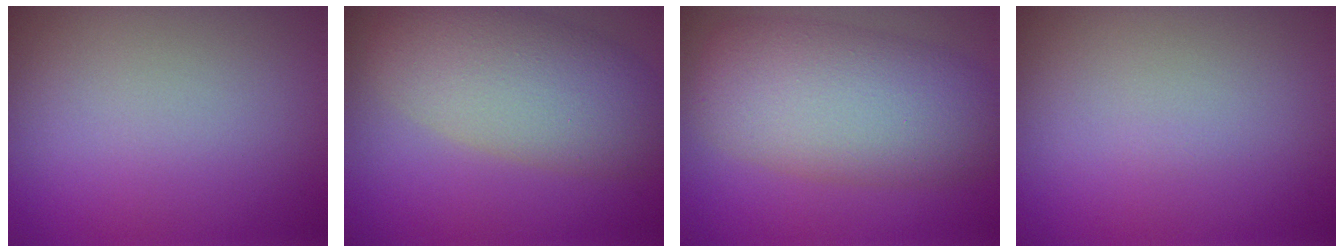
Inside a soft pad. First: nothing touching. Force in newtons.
{"total": 7.9, "press": 7.9, "slide": 0.3}
{"total": 9.1, "press": 9.0, "slide": 0.4}
{"total": 0.0}